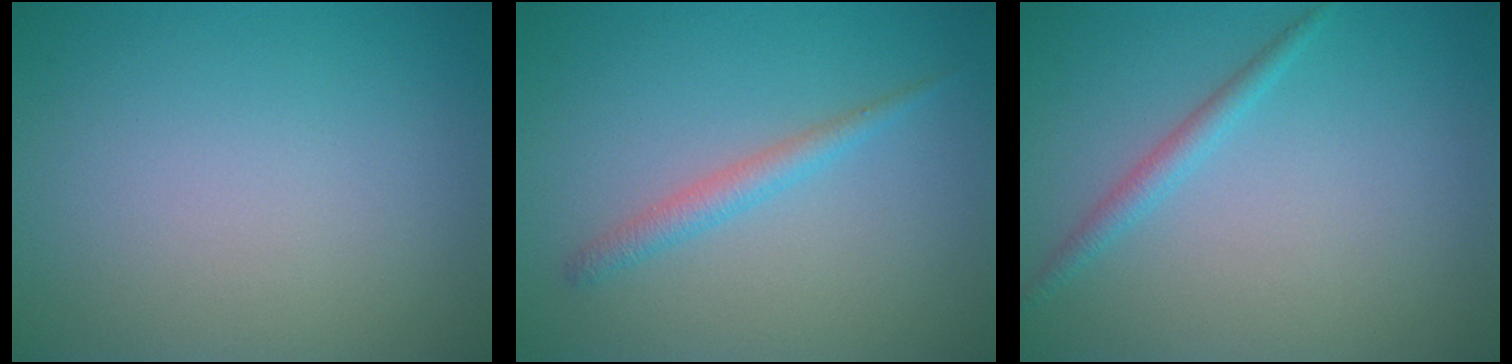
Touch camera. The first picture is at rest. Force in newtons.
{"total": 1.8, "press": 1.8, "slide": 0.1}
{"total": 1.6, "press": 1.6, "slide": 0.1}